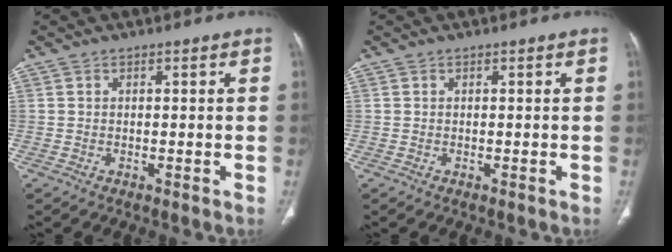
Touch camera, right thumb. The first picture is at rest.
{"total": 0.0}